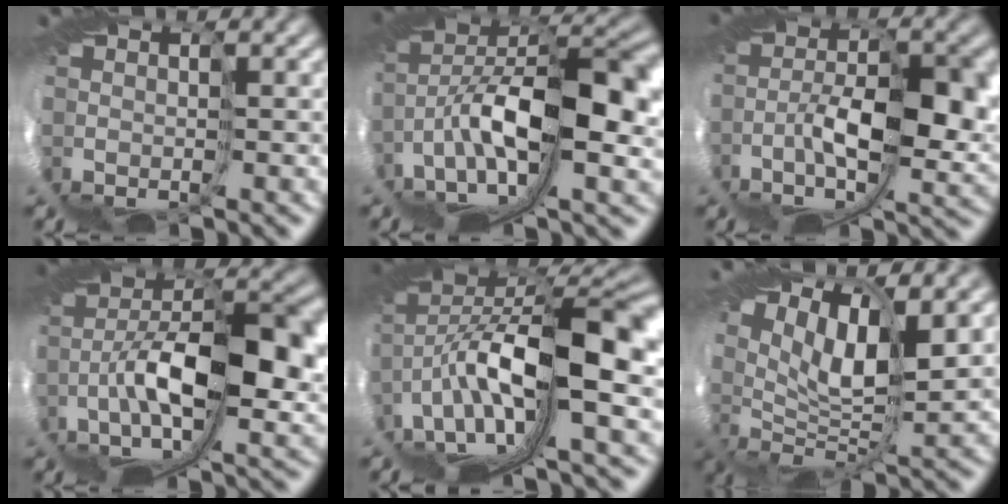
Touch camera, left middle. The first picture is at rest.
{"total": 10.1, "force": [0.4, 4.1, 9.2], "torque": [-0.187, 0.019, 0.002]}
{"total": 6.6, "force": [-0.8, 2.7, 6.0], "torque": [-0.140, -0.006, -0.013]}
{"total": 8.1, "force": [0.3, 3.5, 7.3], "torque": [-0.146, 0.004, -0.003]}
{"total": 12.5, "force": [1.6, 4.7, 11.5], "torque": [-0.224, -0.005, 0.041]}
{"total": 4.5, "force": [4.3, -1.1, 0.8], "torque": [-0.028, -0.007, 0.075]}